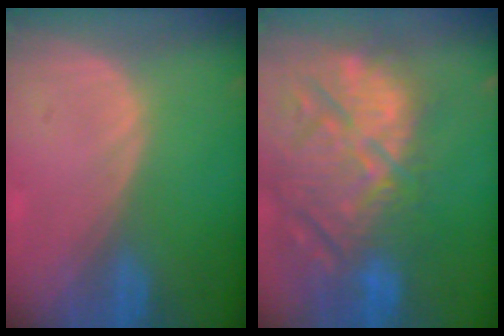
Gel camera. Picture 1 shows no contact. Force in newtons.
{"total": 15.2, "press": 13.0, "slide": 7.9}